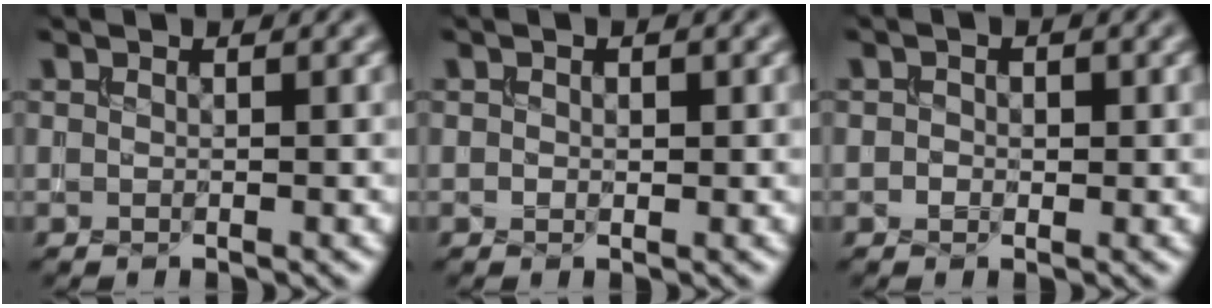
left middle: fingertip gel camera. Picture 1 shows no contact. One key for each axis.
{"total": 0.8, "fx": 0.1, "fy": 0.6, "fz": 0.6, "tx": -0.008, "ty": -0.002, "tz": 0.000}
{"total": 1.1, "fx": -0.1, "fy": 0.9, "fz": 0.6, "tx": -0.006, "ty": -0.004, "tz": -0.006}